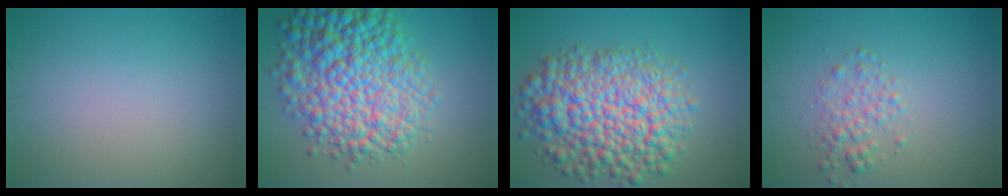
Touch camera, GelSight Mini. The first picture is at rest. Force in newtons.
{"total": 11.1, "press": 11.1, "slide": 0.2}
{"total": 10.3, "press": 10.3, "slide": 0.4}
{"total": 2.1, "press": 2.1, "slide": 0.1}